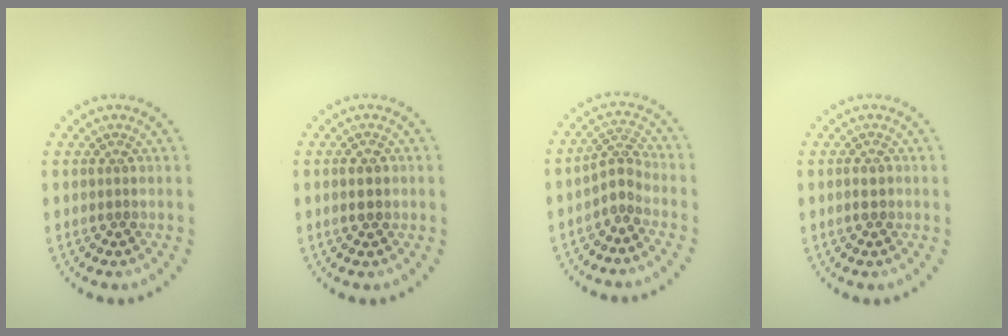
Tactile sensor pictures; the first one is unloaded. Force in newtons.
{"total": 2.1, "press": 2.1, "slide": 0.1}
{"total": 2.2, "press": 1.5, "slide": 1.6}
{"total": 1.1, "press": 1.0, "slide": 0.5}